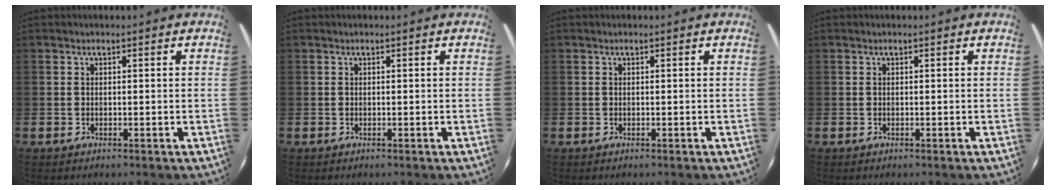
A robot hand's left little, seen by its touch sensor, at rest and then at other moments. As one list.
[{"total": 0.0}, {"total": 0.0}, {"total": 0.0}]